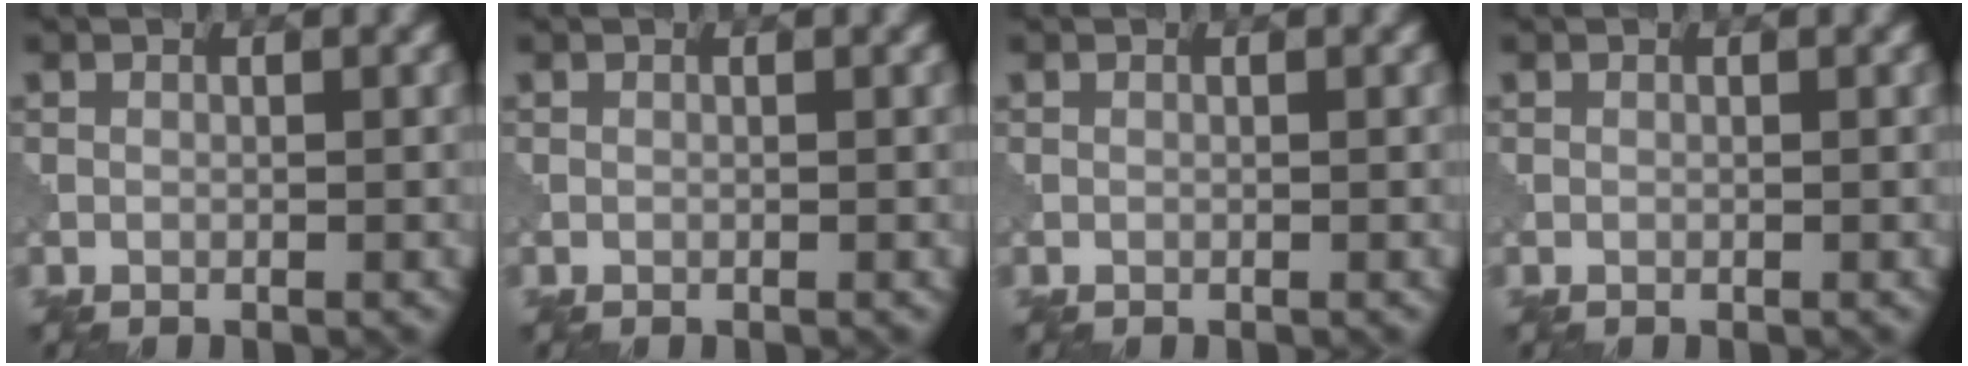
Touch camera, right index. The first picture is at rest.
{"total": 0.0}
{"total": 0.0}
{"total": 0.0}